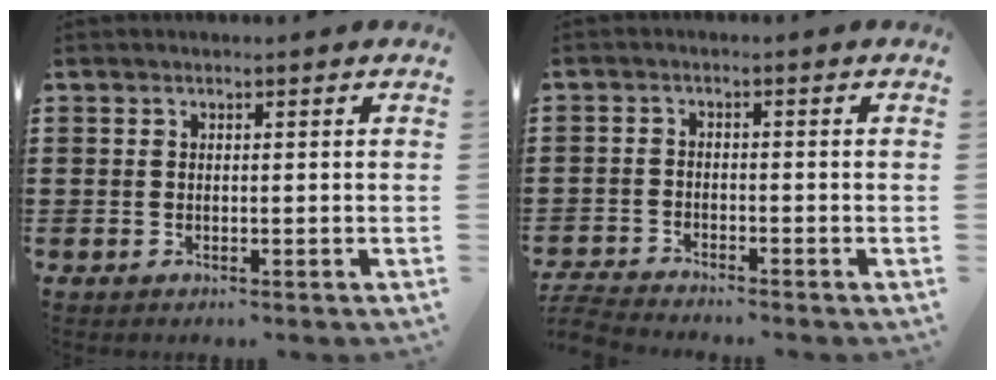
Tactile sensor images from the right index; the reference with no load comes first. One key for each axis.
{"total": 3.2, "fx": -3.2, "fy": 0.1, "fz": 0.2, "tx": -0.020, "ty": -0.005, "tz": -0.072}